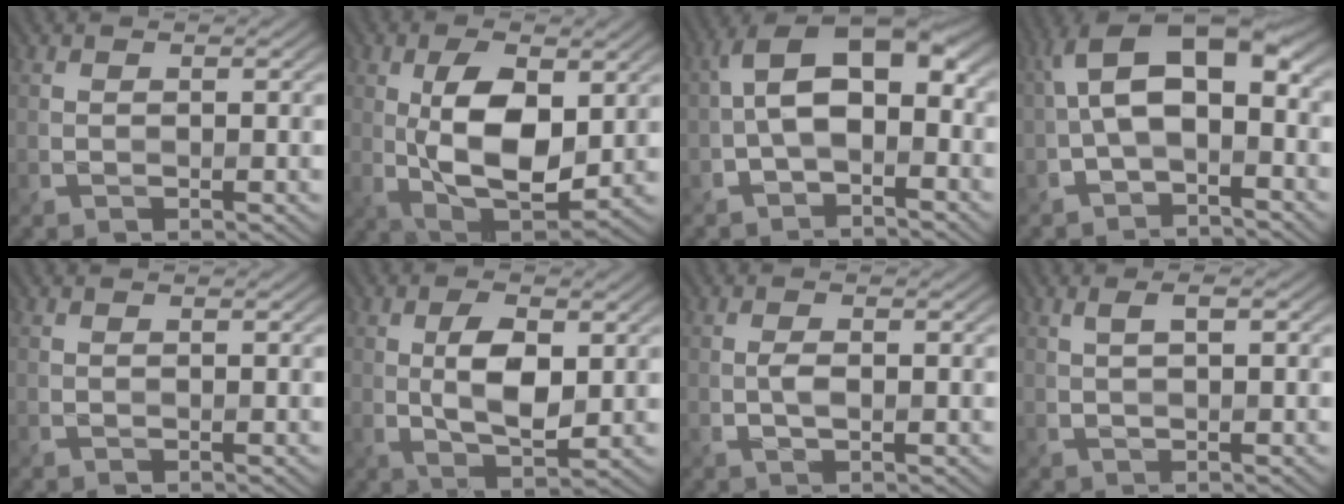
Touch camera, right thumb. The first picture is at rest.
{"total": 10.3, "force": [1.3, 5.2, 8.9], "torque": [-0.168, -0.006, 0.027]}
{"total": 9.1, "force": [-0.6, 5.0, 7.6], "torque": [-0.137, 0.018, -0.021]}
{"total": 9.9, "force": [-0.1, 5.1, 8.5], "torque": [-0.157, 0.015, -0.009]}
{"total": 0.0}
{"total": 6.0, "force": [0.7, 2.7, 5.3], "torque": [-0.096, -0.005, 0.014]}
{"total": 1.2, "force": [-0.3, 0.4, 1.1], "torque": [-0.024, 0.001, -0.006]}
{"total": 1.9, "force": [0.6, 0.3, 1.8], "torque": [-0.030, 0.002, 0.013]}